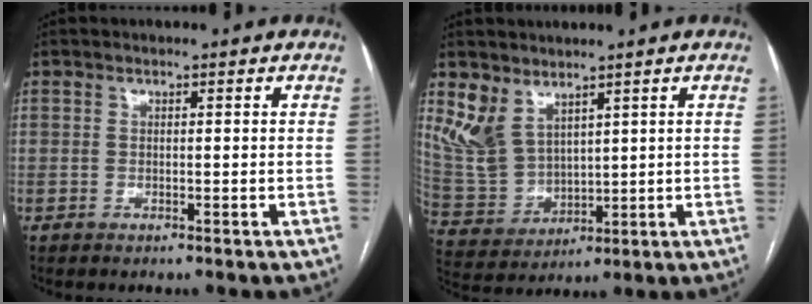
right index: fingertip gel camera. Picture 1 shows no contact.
{"total": 8.5, "force": [5.3, 5.2, 4.1], "torque": [-0.097, 0.004, 0.129]}